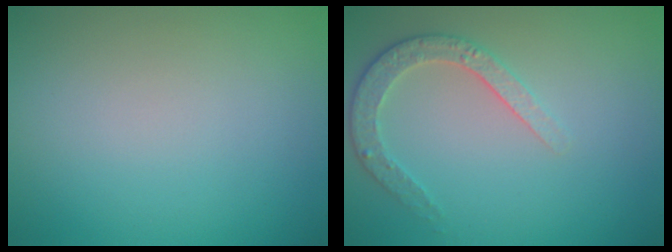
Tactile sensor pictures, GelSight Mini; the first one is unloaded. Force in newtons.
{"total": 2.6, "press": 2.5, "slide": 0.8}